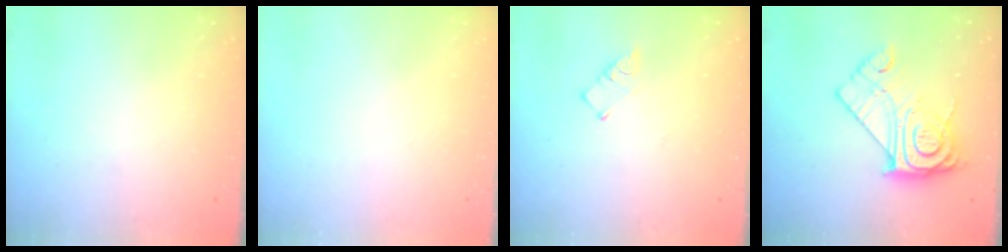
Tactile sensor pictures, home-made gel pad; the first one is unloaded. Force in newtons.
{"total": 1.7, "press": 1.7, "slide": 0.1}
{"total": 2.9, "press": 2.9, "slide": 0.2}
{"total": 15.9, "press": 15.9, "slide": 1.1}